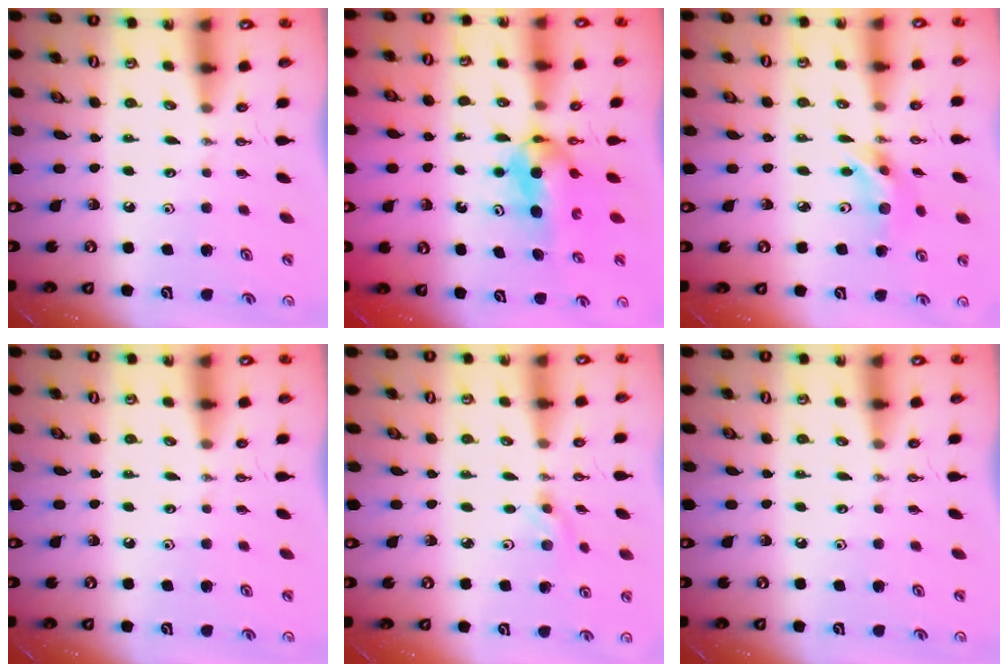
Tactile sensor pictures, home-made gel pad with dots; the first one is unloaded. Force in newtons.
{"total": 6.0, "press": 4.6, "slide": 3.8}
{"total": 10.0, "press": 9.3, "slide": 3.9}
{"total": 0.0}
{"total": 4.3, "press": 3.9, "slide": 1.9}
{"total": 0.0}